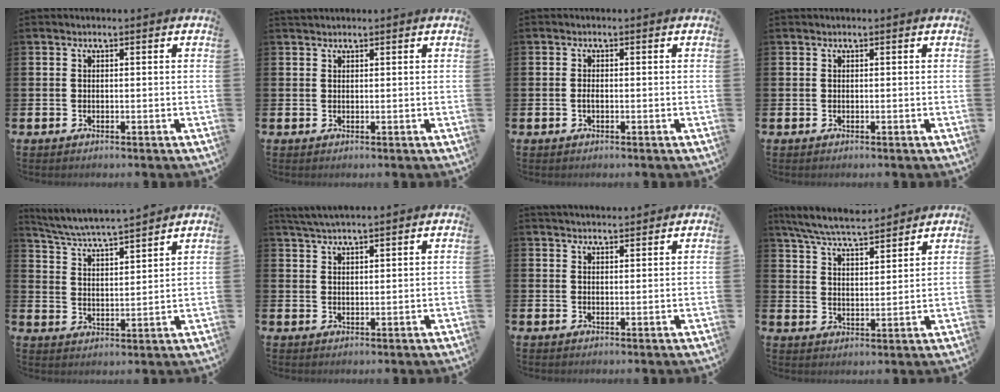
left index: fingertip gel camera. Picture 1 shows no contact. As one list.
[{"total": 1.0, "force": [0.9, 0.3, 0.1], "torque": [0.011, -0.002, 0.014]}, {"total": 0.8, "force": [-0.3, 0.3, 0.7], "torque": [-0.016, 0.000, -0.006]}, {"total": 0.0}, {"total": 5.2, "force": [5.1, -0.1, 1.2], "torque": [-0.050, -0.042, 0.086]}, {"total": 3.3, "force": [3.2, 0.0, 0.8], "torque": [-0.029, -0.005, 0.062]}, {"total": 2.5, "force": [2.4, 0.3, 0.2], "torque": [-0.002, -0.012, 0.043]}, {"total": 6.9, "force": [6.5, 0.8, 2.1], "torque": [-0.064, -0.033, 0.116]}]